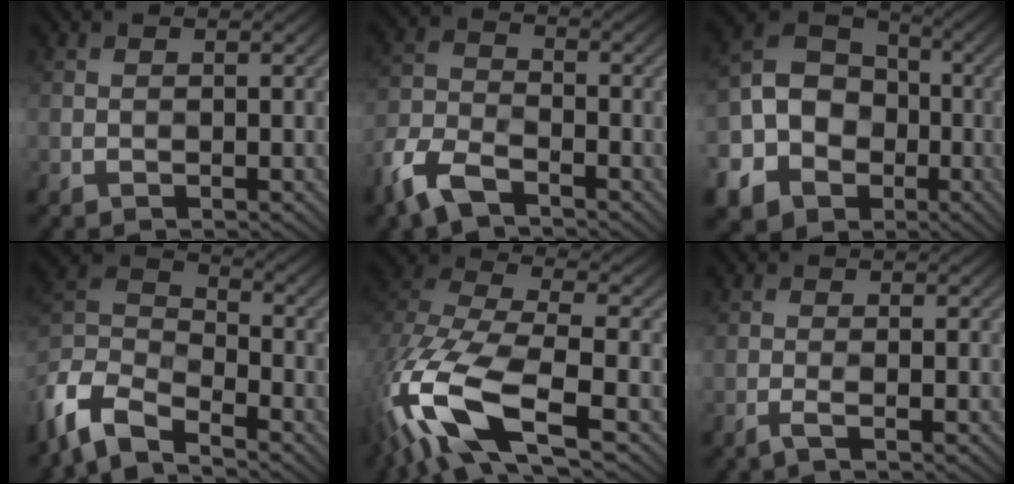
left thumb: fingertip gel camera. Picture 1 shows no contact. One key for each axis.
{"total": 7.3, "fx": -4.2, "fy": 3.7, "fz": 4.8, "tx": -0.110, "ty": -0.007, "tz": -0.105}
{"total": 14.9, "fx": -3.8, "fy": 12.9, "fz": 6.4, "tx": -0.191, "ty": -0.041, "tz": -0.079}
{"total": 9.1, "fx": -6.2, "fy": 4.1, "fz": 5.3, "tx": -0.127, "ty": 0.007, "tz": -0.130}
{"total": 15.0, "fx": -4.7, "fy": 6.9, "fz": 12.4, "tx": -0.313, "ty": -0.029, "tz": -0.094}
{"total": 1.2, "fx": 0.5, "fy": 0.1, "fz": 1.1, "tx": -0.015, "ty": 0.009, "tz": -0.004}